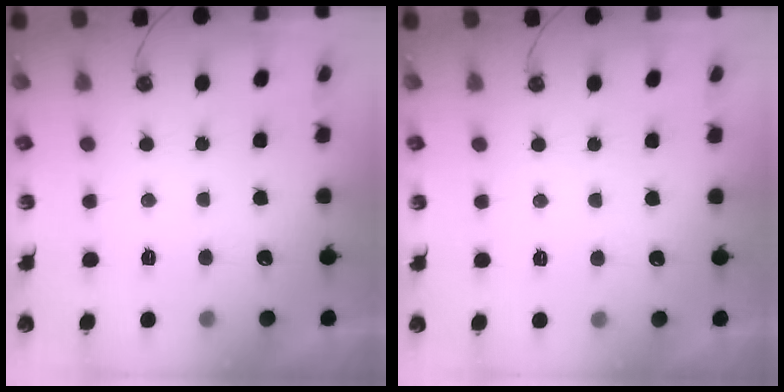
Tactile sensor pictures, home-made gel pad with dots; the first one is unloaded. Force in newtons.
{"total": 2.8, "press": 2.8, "slide": 0.5}